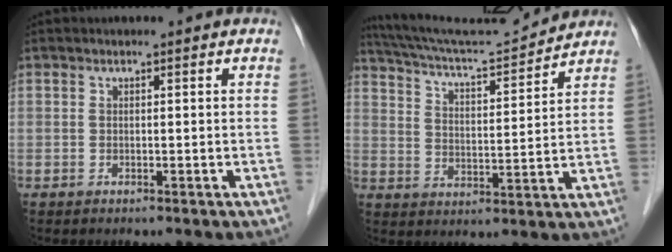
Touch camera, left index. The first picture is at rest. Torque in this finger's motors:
{"motor_torque": [0.89, -1.25, 0.19, 0.02]}